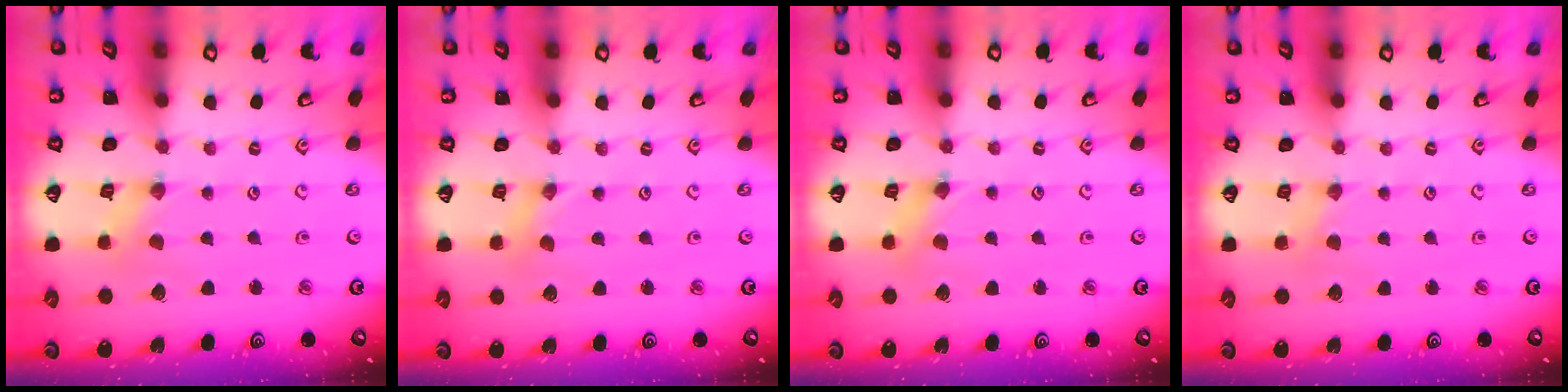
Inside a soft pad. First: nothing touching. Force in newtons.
{"total": 0.0}
{"total": 1.4, "press": 1.4, "slide": 0.2}
{"total": 1.3, "press": 1.3, "slide": 0.1}